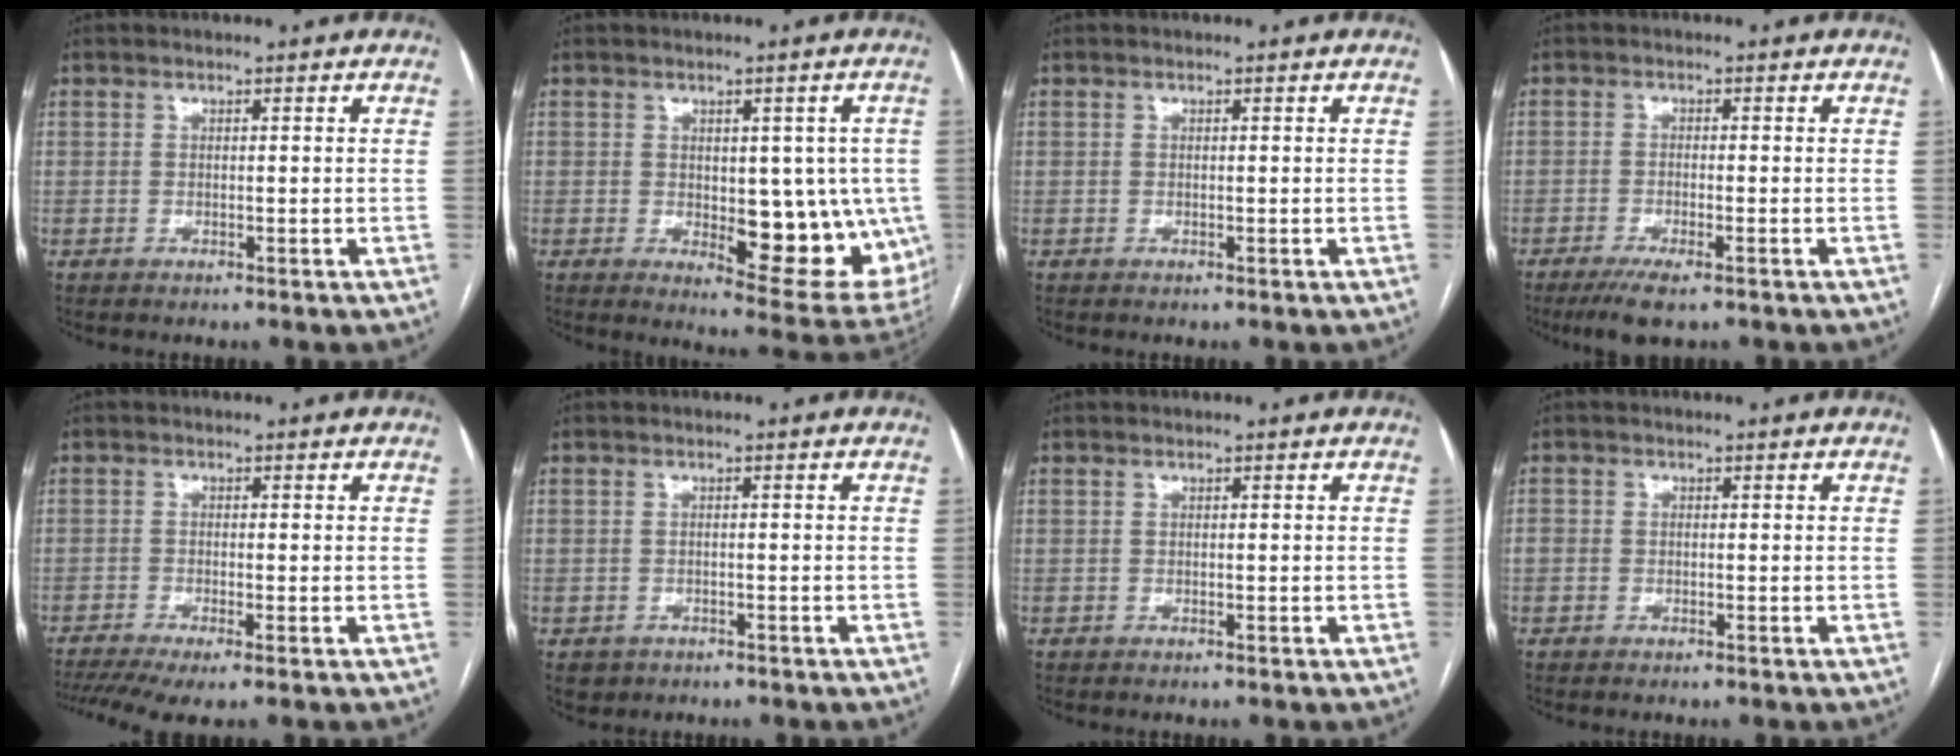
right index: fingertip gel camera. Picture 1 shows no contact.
{"total": 13.8, "force": [-1.5, 5.8, 12.5], "torque": [-0.121, 0.000, 0.001]}
{"total": 0.0}
{"total": 4.8, "force": [-3.2, 0.8, 3.5], "torque": [-0.065, -0.014, -0.055]}
{"total": 6.2, "force": [-4.2, 0.8, 4.5], "torque": [-0.074, -0.011, -0.076]}
{"total": 2.4, "force": [-1.2, 2.0, 0.3], "torque": [-0.002, 0.002, -0.017]}
{"total": 0.0}
{"total": 1.9, "force": [-0.2, 1.7, 0.7], "torque": [-0.018, 0.013, -0.001]}